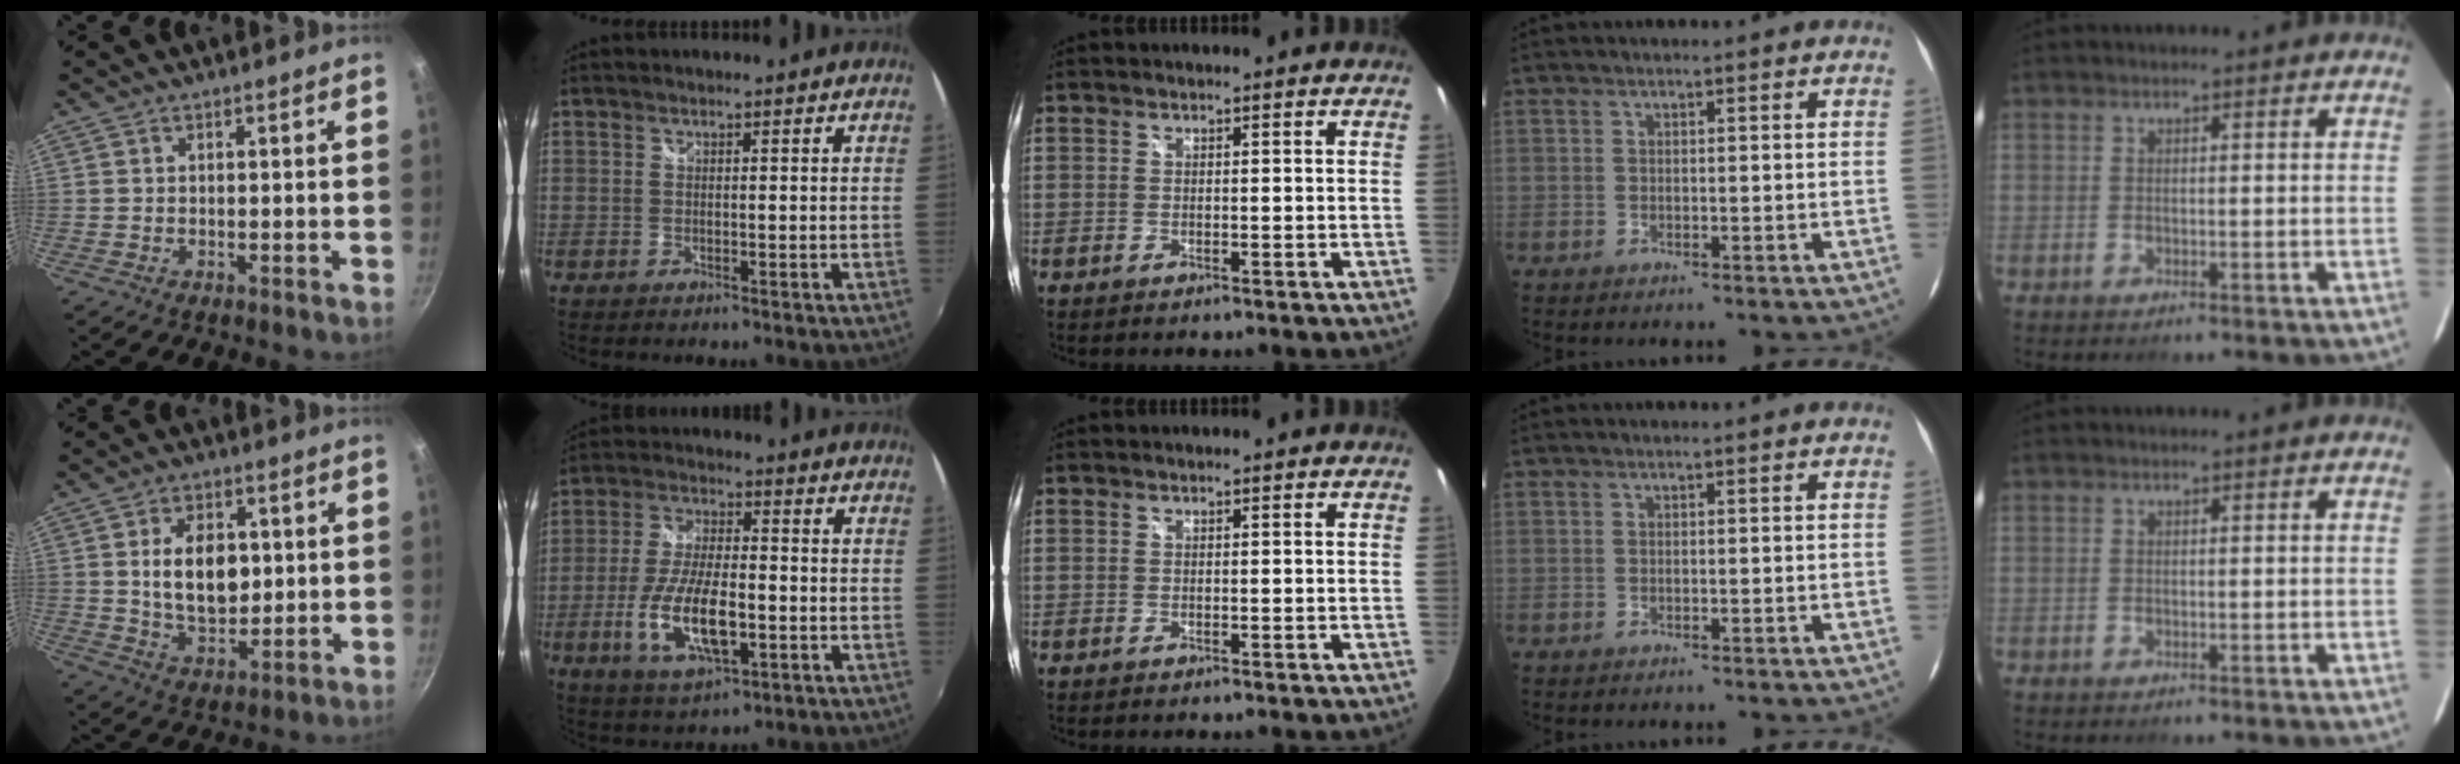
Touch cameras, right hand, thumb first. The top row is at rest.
{"thumb": {"total": 11.7, "force": [1.5, 7.6, 8.7], "torque": [-0.119, -0.011, 0.030]}, "index": {"total": 13.7, "force": [-3.9, 5.2, 12.0], "torque": [-0.244, -0.011, -0.068]}}